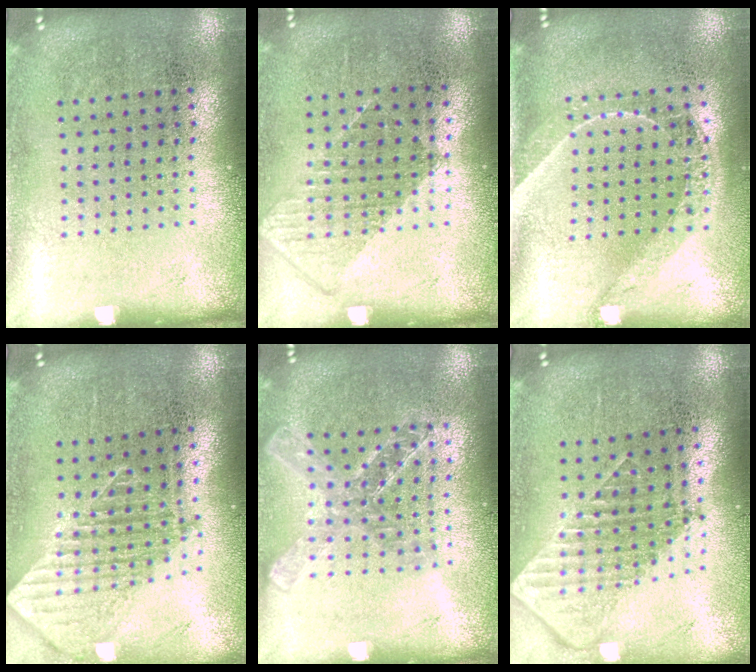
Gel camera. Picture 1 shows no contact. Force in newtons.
{"total": 0.8, "press": 0.7, "slide": 0.4}
{"total": 1.5, "press": 1.3, "slide": 0.8}
{"total": 1.8, "press": 1.4, "slide": 1.2}
{"total": 1.6, "press": 1.4, "slide": 0.7}
{"total": 1.8, "press": 1.4, "slide": 1.1}